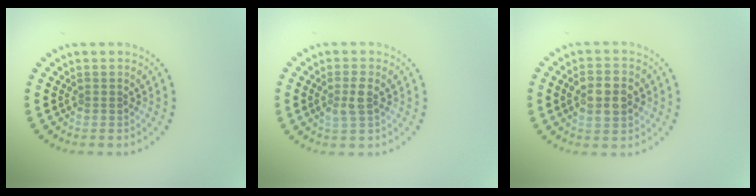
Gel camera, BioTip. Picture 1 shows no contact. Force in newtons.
{"total": 1.9, "press": 1.9, "slide": 0.4}
{"total": 3.9, "press": 3.9, "slide": 0.1}